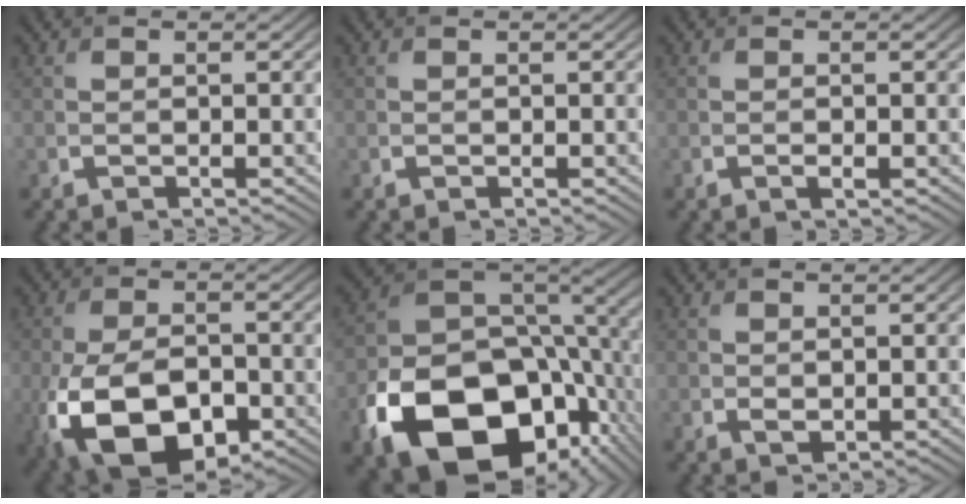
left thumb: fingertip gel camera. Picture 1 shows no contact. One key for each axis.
{"total": 0.0}
{"total": 0.6, "fx": -0.3, "fy": 0.2, "fz": 0.6, "tx": -0.011, "ty": -0.002, "tz": -0.003}
{"total": 14.7, "fx": -5.5, "fy": 8.5, "fz": 10.6, "tx": -0.241, "ty": -0.051, "tz": -0.079}
{"total": 19.9, "fx": -7.9, "fy": 13.6, "fz": 12.2, "tx": -0.250, "ty": -0.054, "tz": -0.108}
{"total": 1.0, "fx": 0.2, "fy": 0.7, "fz": 0.7, "tx": -0.014, "ty": -0.005, "tz": 0.008}